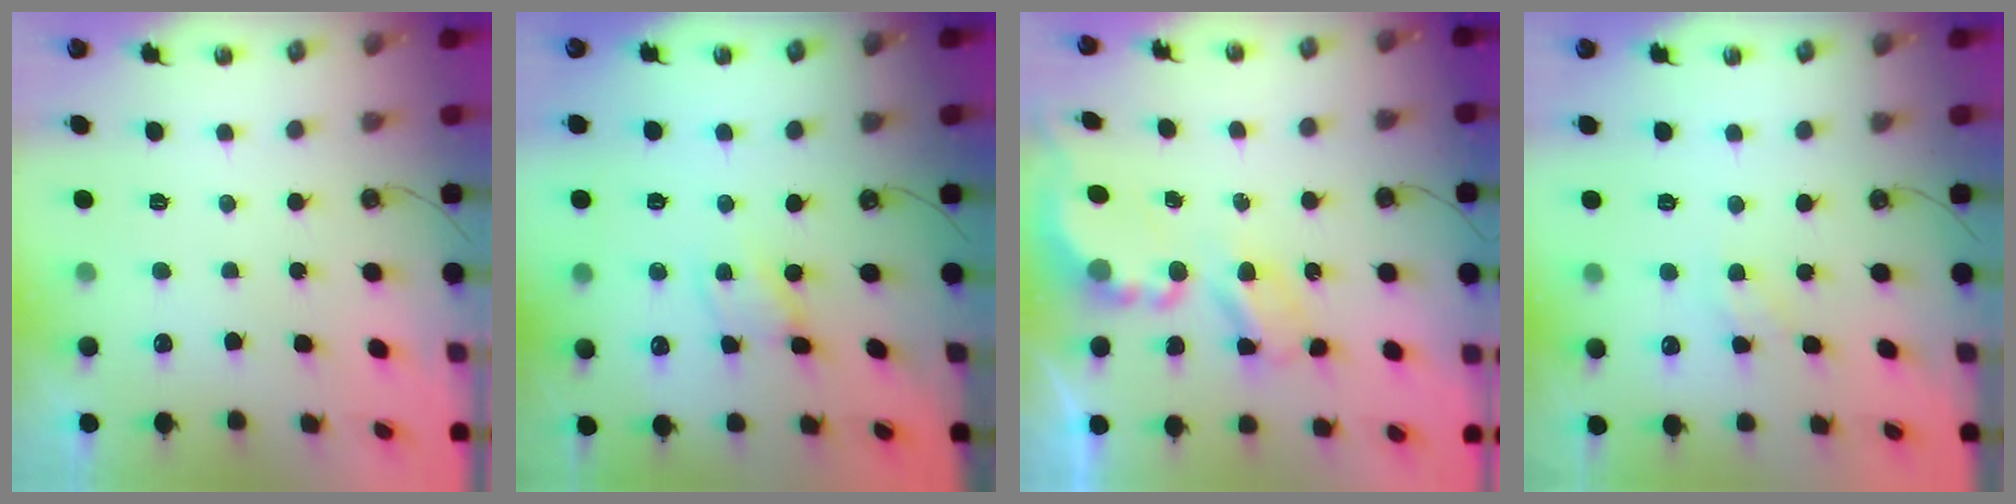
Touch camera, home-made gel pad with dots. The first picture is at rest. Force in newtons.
{"total": 1.2, "press": 1.2, "slide": 0.2}
{"total": 5.5, "press": 5.5, "slide": 0.3}
{"total": 2.2, "press": 2.2, "slide": 0.2}